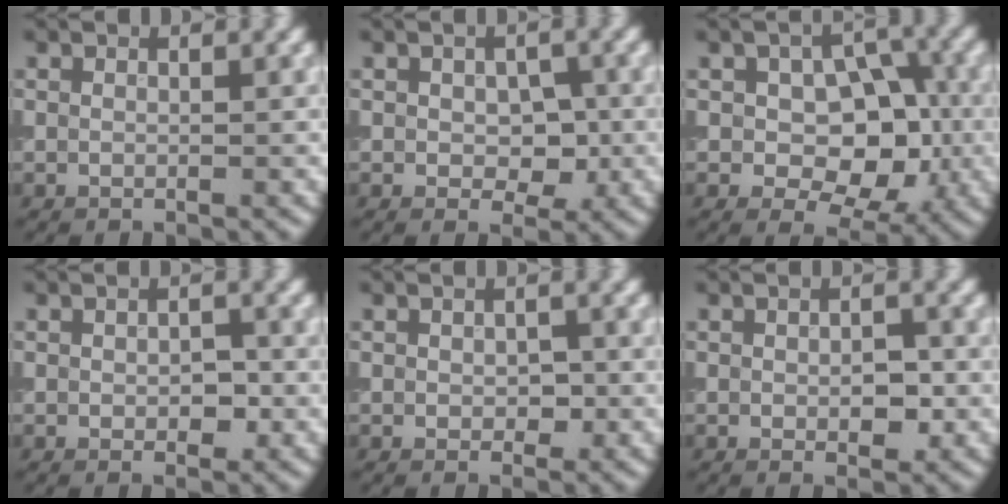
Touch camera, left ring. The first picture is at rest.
{"total": 3.0, "force": [-0.2, 1.8, 2.3], "torque": [-0.034, -0.006, -0.003]}
{"total": 7.3, "force": [-0.4, 4.8, 5.5], "torque": [-0.073, 0.000, -0.010]}
{"total": 1.9, "force": [-0.2, 1.0, 1.6], "torque": [-0.020, -0.003, -0.001]}
{"total": 1.4, "force": [-0.1, 0.9, 1.1], "torque": [-0.015, -0.003, -0.002]}
{"total": 2.3, "force": [-0.3, 1.1, 2.0], "torque": [-0.029, -0.004, -0.003]}